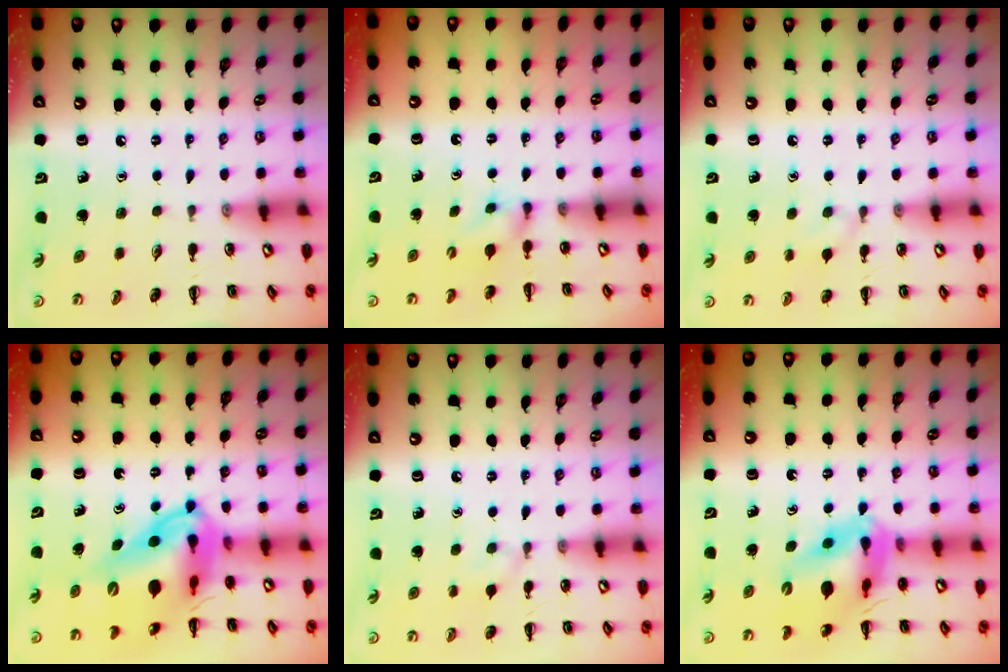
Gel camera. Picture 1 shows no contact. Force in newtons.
{"total": 2.5, "press": 2.3, "slide": 1.0}
{"total": 6.4, "press": 6.1, "slide": 1.7}
{"total": 14.0, "press": 13.4, "slide": 4.0}
{"total": 6.4, "press": 6.1, "slide": 1.7}
{"total": 10.4, "press": 9.8, "slide": 3.3}